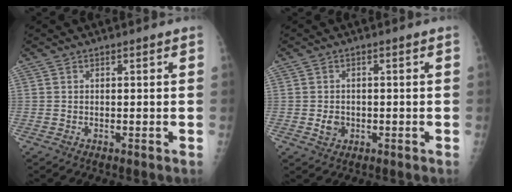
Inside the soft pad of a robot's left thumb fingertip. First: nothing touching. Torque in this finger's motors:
{"motor_torque": [-0.36, -0.14, 0.01, 0.00, -0.01]}